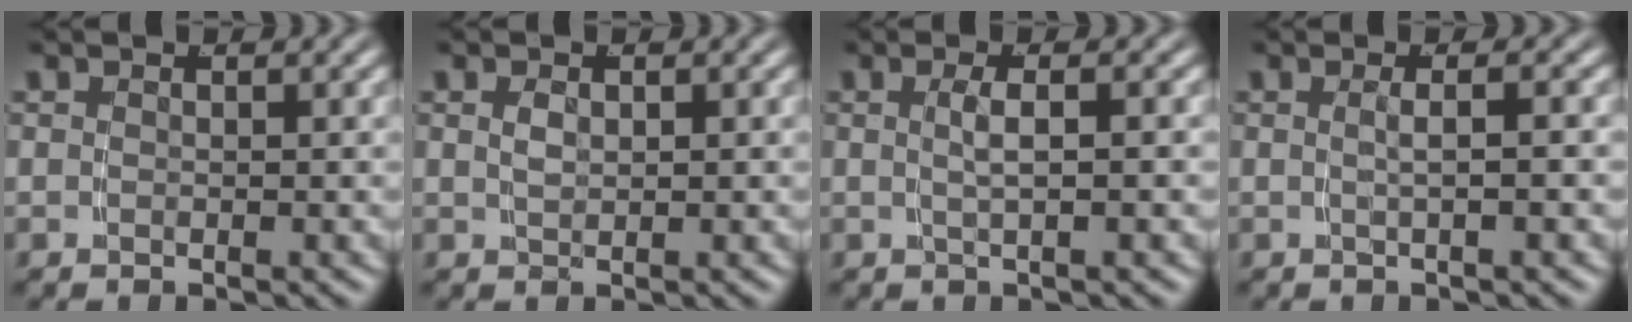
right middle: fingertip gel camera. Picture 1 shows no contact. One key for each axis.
{"total": 0.8, "fx": 0.2, "fy": -0.1, "fz": 0.7, "tx": -0.012, "ty": -0.006, "tz": 0.014}
{"total": 1.7, "fx": -0.2, "fy": -0.6, "fz": 1.6, "tx": -0.030, "ty": 0.000, "tz": 0.001}
{"total": 1.6, "fx": -0.4, "fy": -0.7, "fz": 1.3, "tx": -0.023, "ty": 0.001, "tz": -0.005}